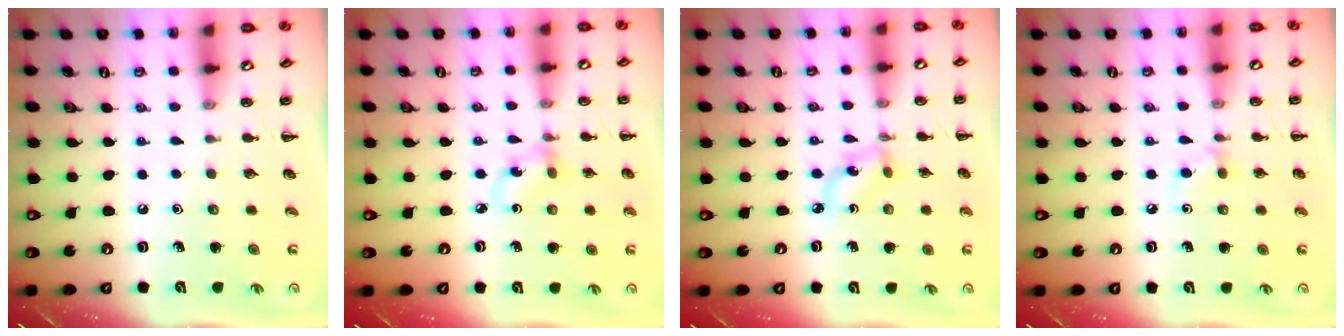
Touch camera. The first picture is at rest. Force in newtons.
{"total": 2.9, "press": 2.9, "slide": 0.7}
{"total": 3.2, "press": 3.1, "slide": 0.7}
{"total": 5.0, "press": 4.6, "slide": 1.9}